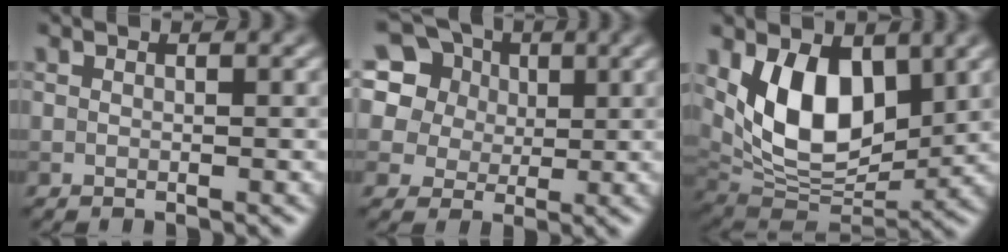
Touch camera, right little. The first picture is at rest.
{"total": 15.8, "force": [7.8, 12.0, 6.6], "torque": [-0.191, 0.054, 0.130]}
{"total": 8.5, "force": [2.3, 5.2, 6.4], "torque": [-0.116, -0.023, 0.044]}